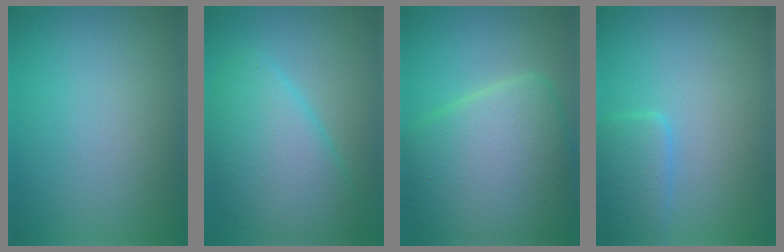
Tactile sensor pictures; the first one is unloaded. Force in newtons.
{"total": 6.8, "press": 6.8, "slide": 0.2}
{"total": 9.7, "press": 9.7, "slide": 0.2}
{"total": 2.6, "press": 2.5, "slide": 0.3}